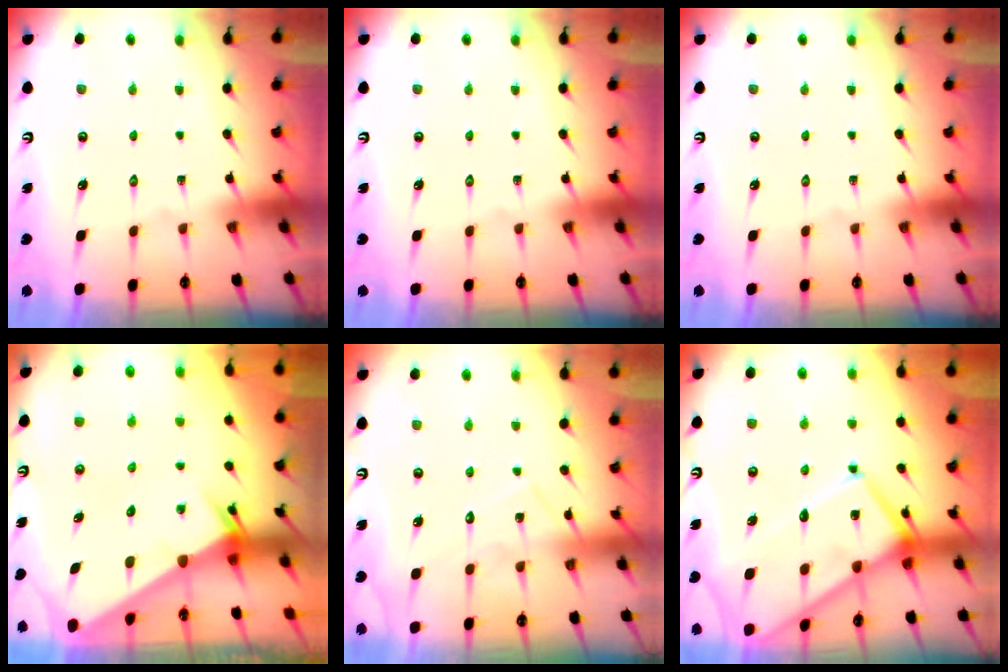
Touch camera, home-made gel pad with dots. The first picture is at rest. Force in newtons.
{"total": 0.0}
{"total": 0.0}
{"total": 2.5, "press": 2.5, "slide": 0.1}
{"total": 7.7, "press": 7.6, "slide": 0.6}
{"total": 16.1, "press": 16.1, "slide": 1.5}